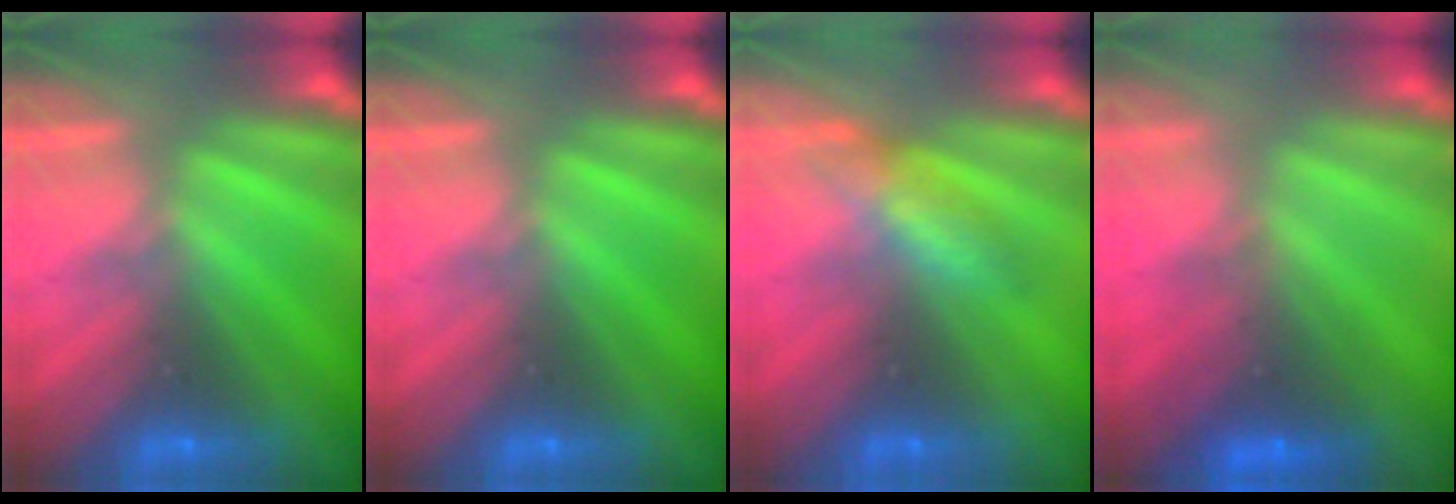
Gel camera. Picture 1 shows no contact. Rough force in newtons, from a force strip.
{"total": 0.0}
{"total": 2.8}
{"total": 2.5}